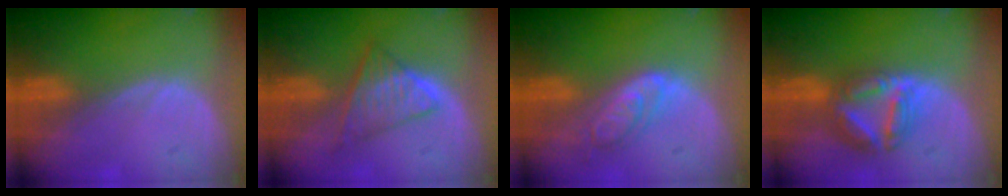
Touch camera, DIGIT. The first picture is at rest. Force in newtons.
{"total": 6.5, "press": 5.8, "slide": 2.9}
{"total": 6.2, "press": 5.5, "slide": 2.8}
{"total": 8.1, "press": 7.0, "slide": 4.0}